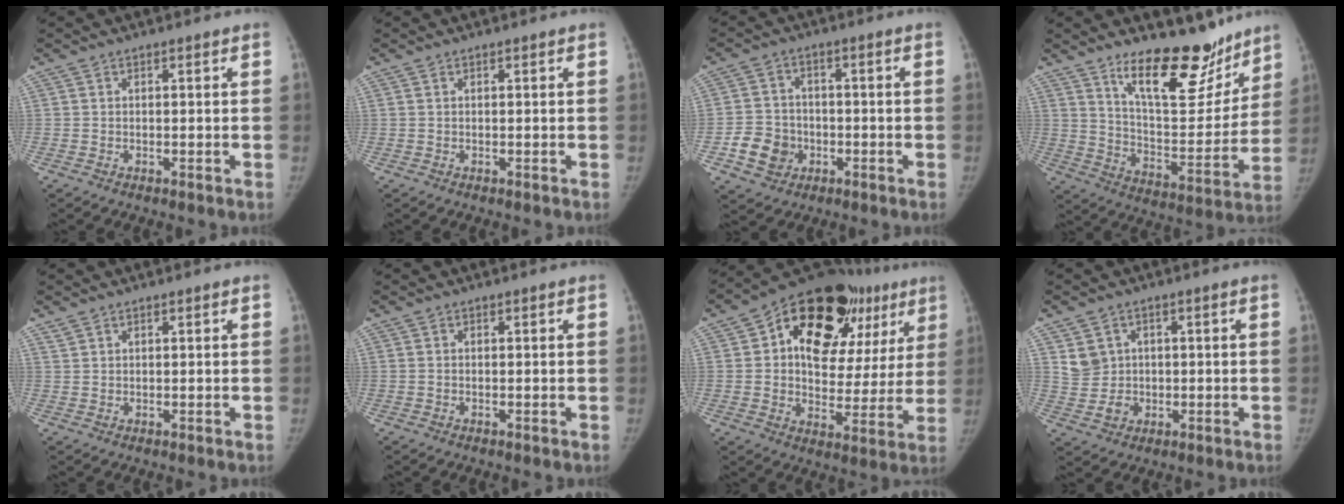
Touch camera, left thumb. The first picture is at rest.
{"total": 0.0}
{"total": 7.6, "force": [-2.7, 6.6, 2.7], "torque": [-0.024, 0.015, -0.045]}
{"total": 19.7, "force": [14.1, 7.8, 11.3], "torque": [-0.110, -0.105, 0.223]}
{"total": 1.1, "force": [1.0, 0.5, 0.3], "torque": [-0.001, -0.001, 0.020]}
{"total": 0.0}
{"total": 26.8, "force": [11.4, 15.6, 18.6], "torque": [-0.213, 0.018, 0.170]}
{"total": 5.1, "force": [1.1, 4.8, 1.4], "torque": [-0.002, -0.006, 0.027]}